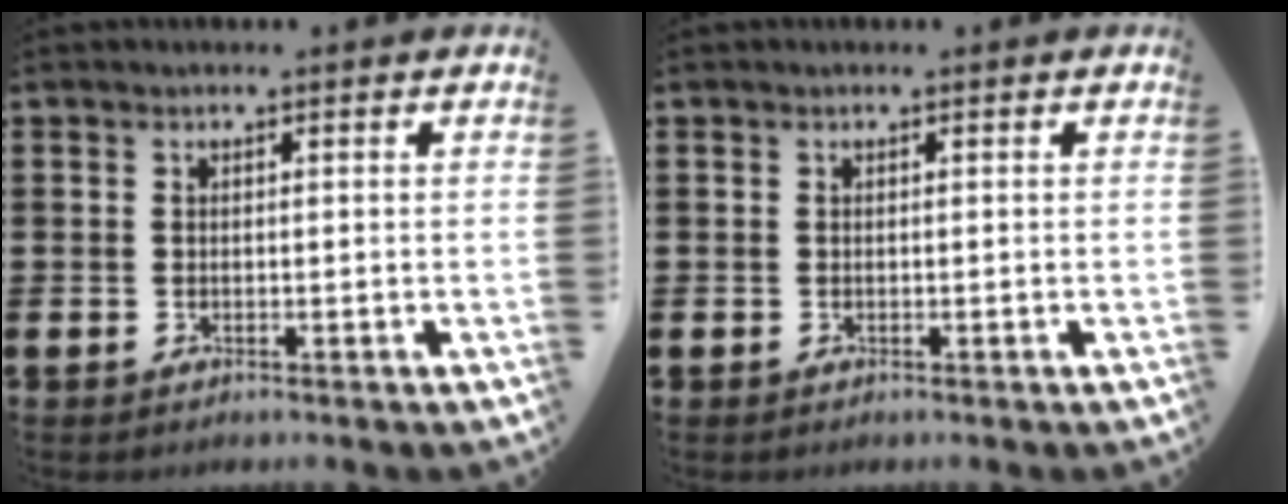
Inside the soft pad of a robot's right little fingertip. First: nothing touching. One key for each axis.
{"total": 0.0}